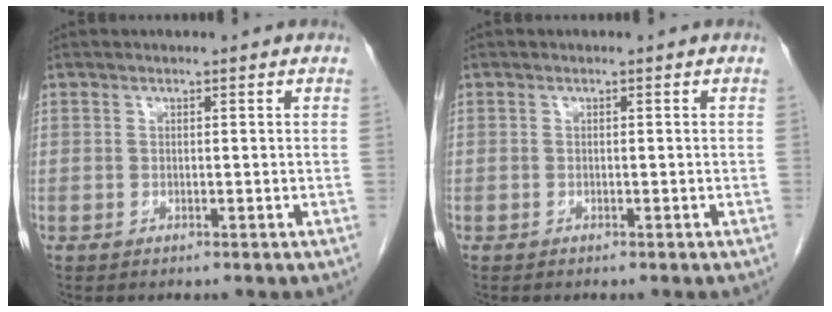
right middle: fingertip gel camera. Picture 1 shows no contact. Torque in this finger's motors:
{"motor_torque": [1.14, -0.38, 0.00, -0.13]}